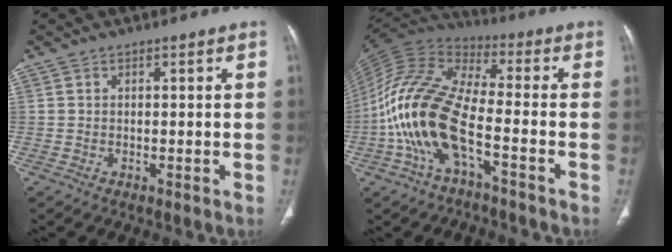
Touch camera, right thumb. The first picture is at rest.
{"total": 17.8, "force": [-5.6, 7.1, 15.3], "torque": [-0.323, 0.051, -0.112]}